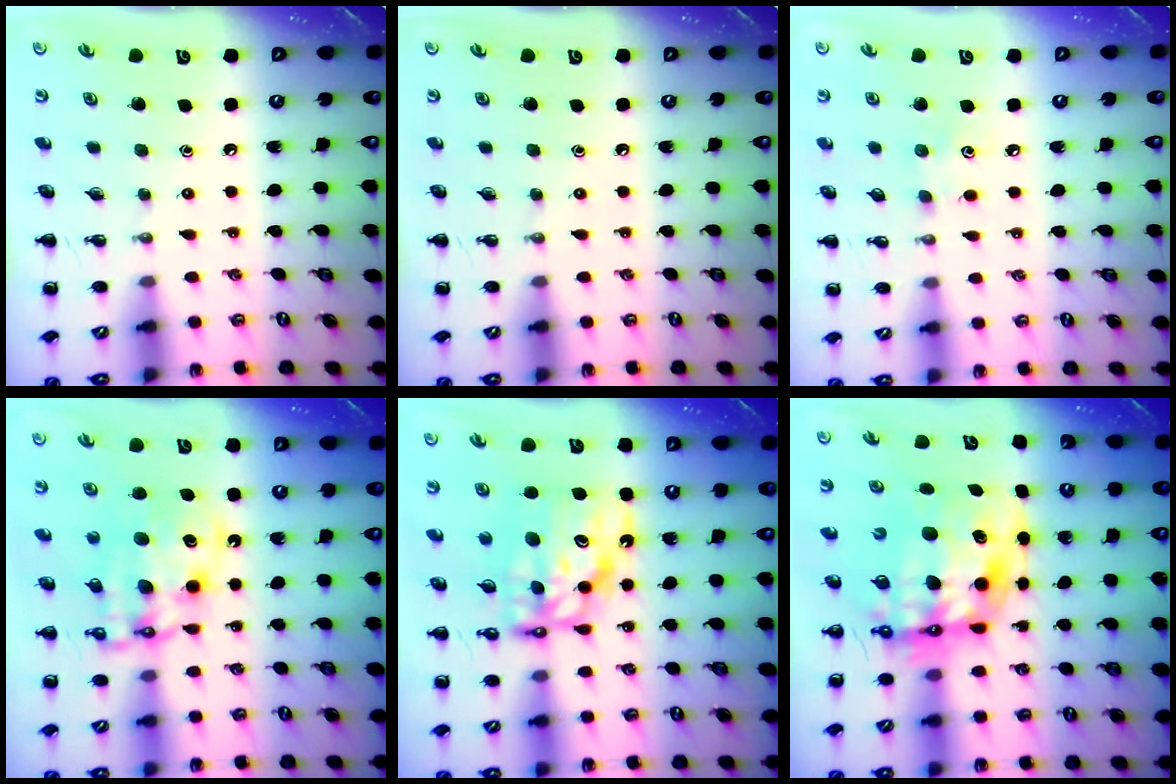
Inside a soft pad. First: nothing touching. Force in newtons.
{"total": 0.0}
{"total": 4.3, "press": 4.1, "slide": 1.2}
{"total": 10.7, "press": 10.4, "slide": 2.7}
{"total": 11.5, "press": 11.1, "slide": 3.2}
{"total": 14.1, "press": 13.7, "slide": 3.2}